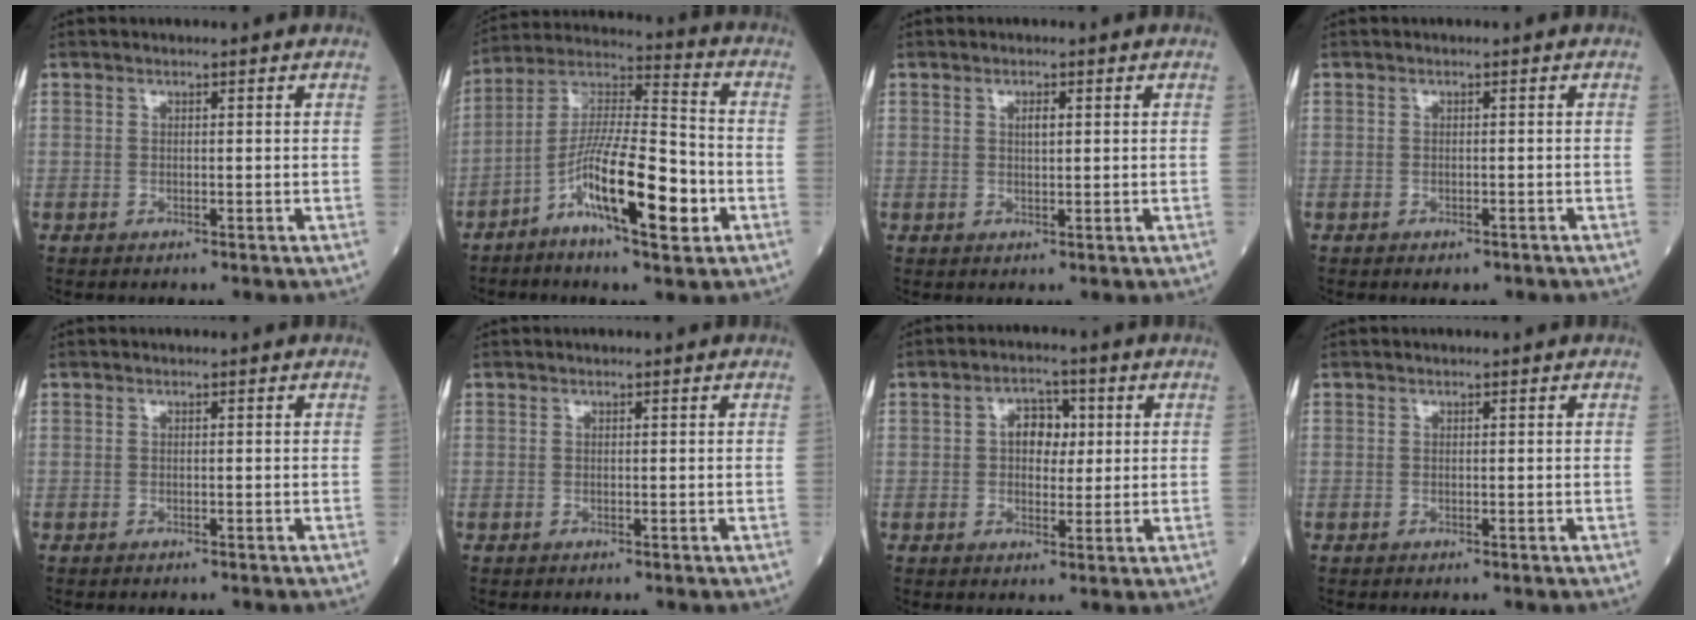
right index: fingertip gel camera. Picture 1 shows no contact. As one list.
[{"total": 14.6, "force": [-5.8, 2.8, 13.1], "torque": [-0.245, 0.002, -0.104]}, {"total": 1.4, "force": [0.5, 0.5, 1.2], "torque": [-0.018, 0.001, 0.007]}, {"total": 1.8, "force": [-1.4, 0.8, 0.8], "torque": [-0.011, -0.001, -0.013]}, {"total": 0.8, "force": [-0.7, 0.2, 0.3], "torque": [-0.007, -0.002, -0.009]}, {"total": 0.0}, {"total": 4.9, "force": [0.8, 3.2, 3.5], "torque": [-0.050, 0.016, 0.012]}, {"total": 0.0}]